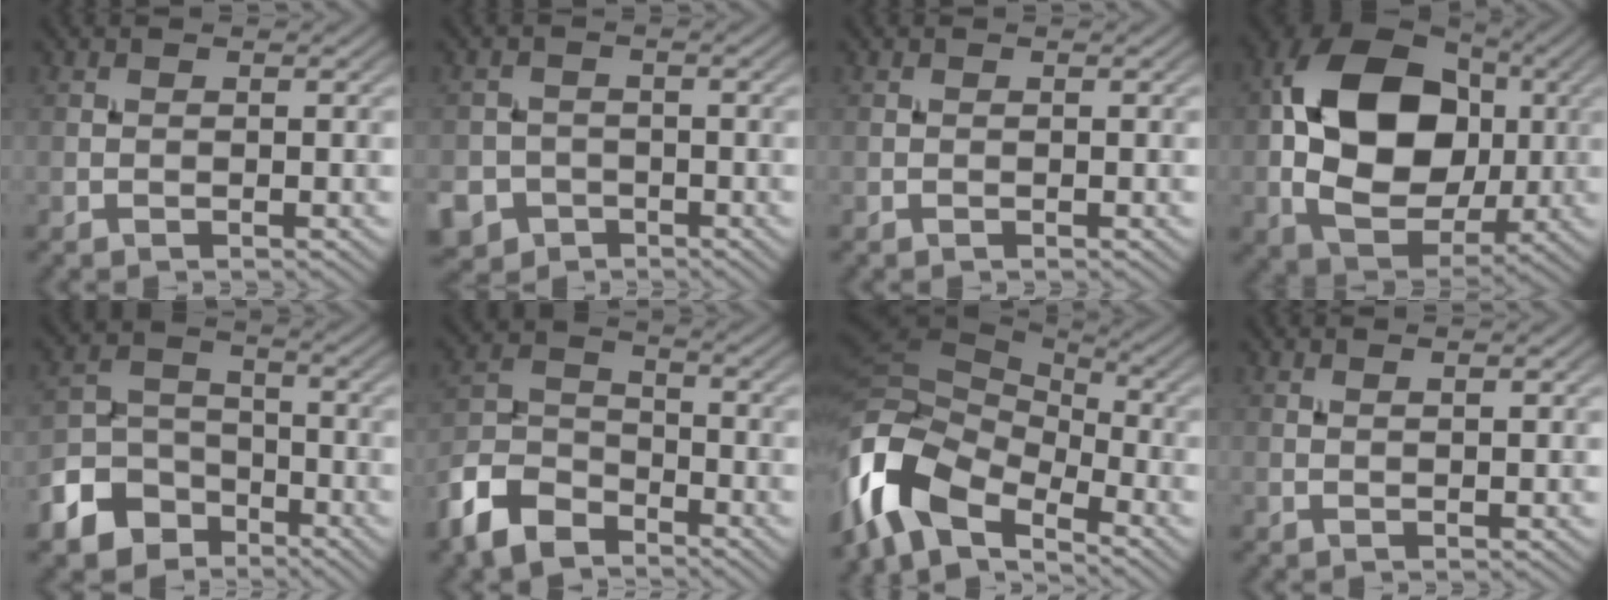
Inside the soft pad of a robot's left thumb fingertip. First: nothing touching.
{"total": 5.6, "force": [-3.2, 4.4, 1.2], "torque": [-0.021, -0.013, -0.067]}
{"total": 0.0}
{"total": 15.8, "force": [1.4, 11.0, 11.2], "torque": [-0.211, 0.008, 0.027]}
{"total": 8.4, "force": [-5.2, 5.8, 3.3], "torque": [-0.078, -0.014, -0.114]}
{"total": 8.7, "force": [-6.1, 4.4, 4.2], "torque": [-0.102, -0.009, -0.142]}
{"total": 13.0, "force": [-6.6, 6.8, 8.9], "torque": [-0.198, -0.004, -0.140]}
{"total": 1.3, "force": [0.9, 0.0, 0.9], "torque": [-0.014, -0.003, 0.015]}